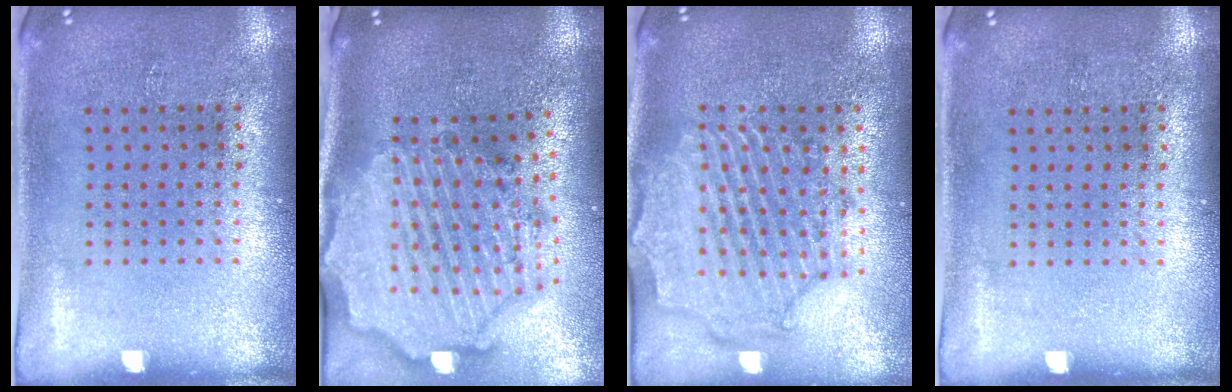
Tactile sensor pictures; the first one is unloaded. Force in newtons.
{"total": 3.6, "press": 2.9, "slide": 2.1}
{"total": 2.3, "press": 2.2, "slide": 0.9}
{"total": 0.0}